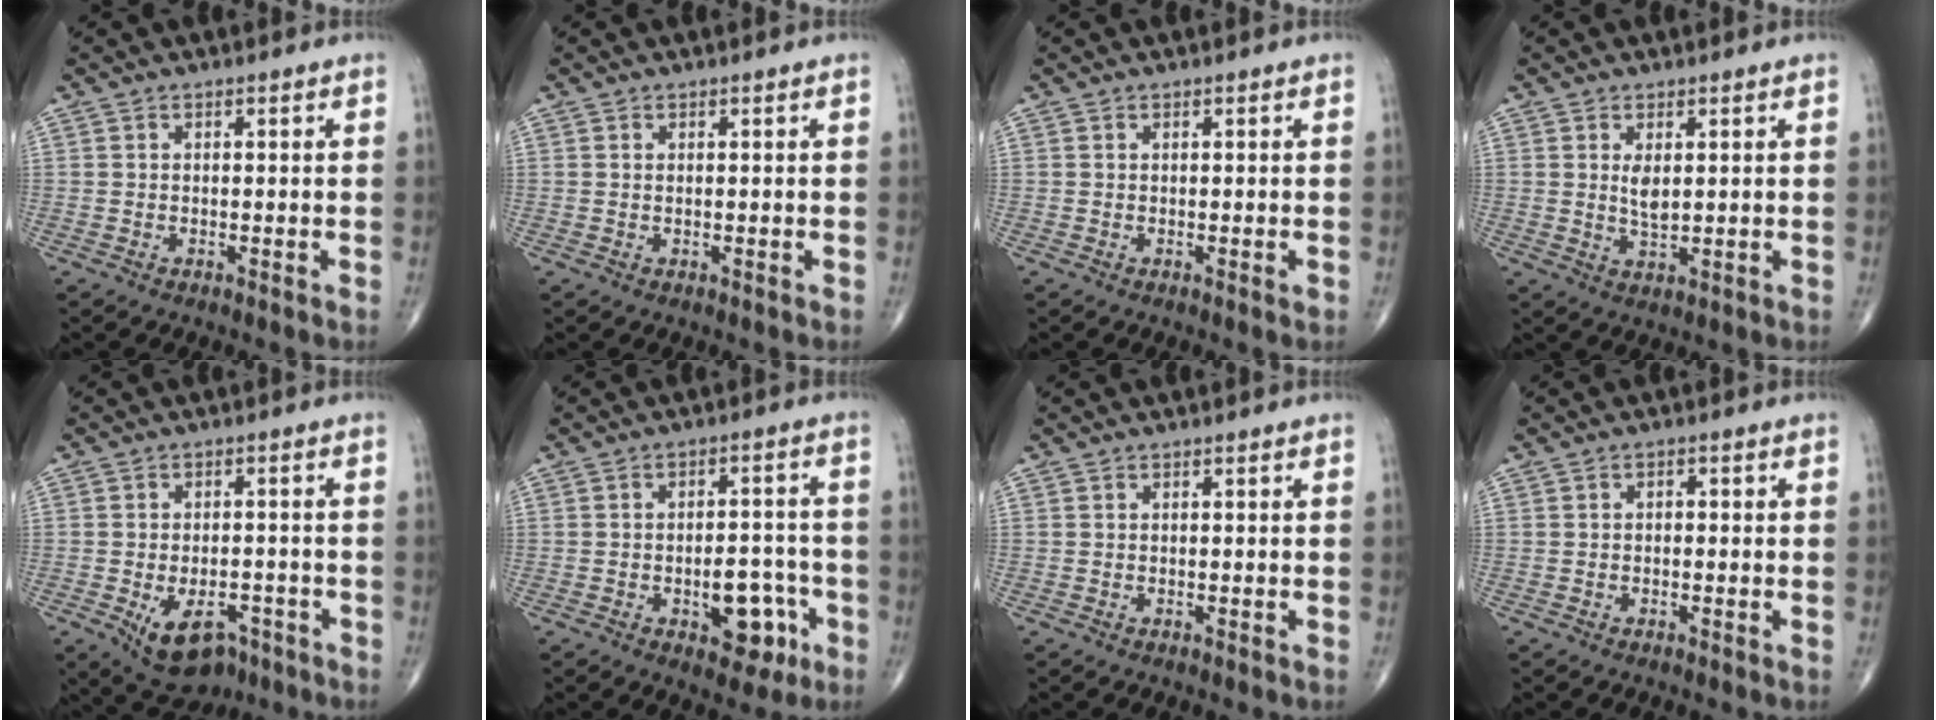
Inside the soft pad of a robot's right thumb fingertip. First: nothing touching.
{"total": 0.0}
{"total": 0.5, "force": [-0.1, 0.1, 0.5], "torque": [-0.007, -0.003, -0.002]}
{"total": 3.1, "force": [0.8, 1.4, 2.7], "torque": [-0.042, -0.011, 0.019]}
{"total": 9.8, "force": [-4.8, 5.7, 6.4], "torque": [-0.083, 0.015, -0.064]}
{"total": 9.5, "force": [-3.6, 5.2, 7.2], "torque": [-0.069, 0.029, -0.041]}
{"total": 0.0}
{"total": 0.9, "force": [-0.1, 0.7, 0.6], "torque": [0.002, 0.006, -0.005]}